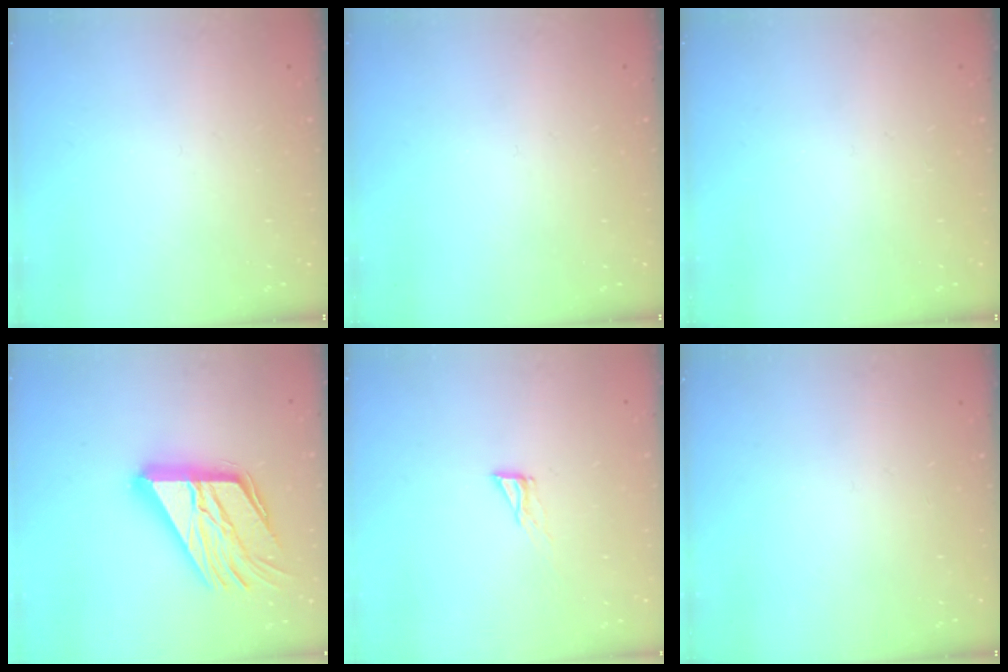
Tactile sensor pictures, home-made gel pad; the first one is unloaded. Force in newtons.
{"total": 0.0}
{"total": 0.0}
{"total": 23.5, "press": 23.3, "slide": 2.3}
{"total": 4.3, "press": 4.2, "slide": 0.3}
{"total": 0.0}